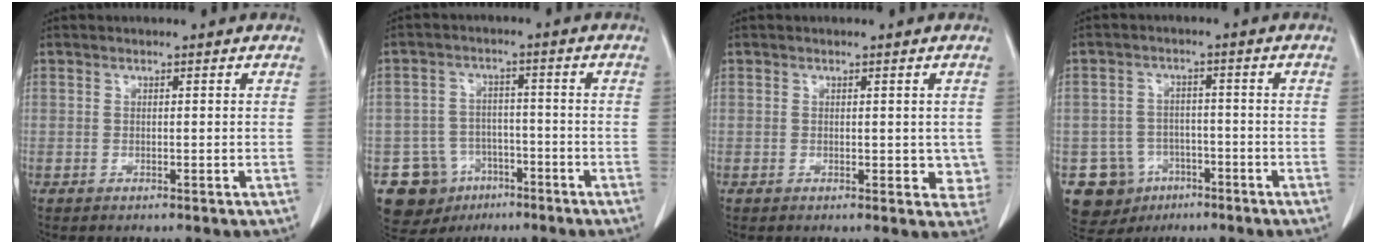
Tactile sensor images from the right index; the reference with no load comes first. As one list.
[{"total": 9.3, "force": [-4.8, 7.9, 1.3], "torque": [-0.031, 0.022, -0.065]}, {"total": 3.2, "force": [-0.1, 2.0, 2.4], "torque": [-0.010, -0.002, -0.001]}, {"total": 8.4, "force": [-3.8, 7.5, 1.1], "torque": [-0.028, 0.011, -0.048]}]